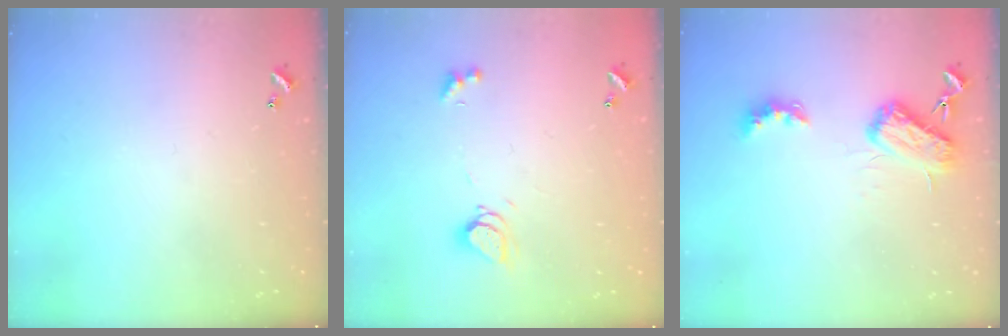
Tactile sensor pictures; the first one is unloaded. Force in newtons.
{"total": 4.3, "press": 4.2, "slide": 0.6}
{"total": 6.3, "press": 6.3, "slide": 0.9}